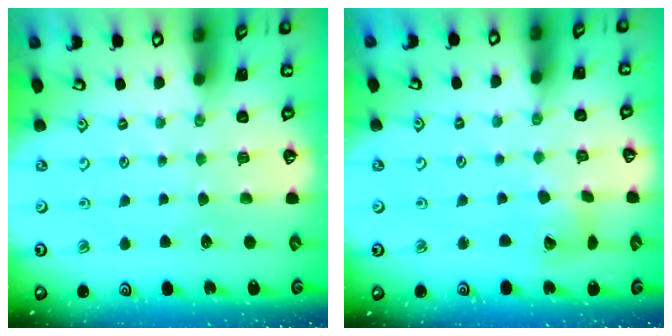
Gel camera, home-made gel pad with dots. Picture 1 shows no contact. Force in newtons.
{"total": 6.4, "press": 6.3, "slide": 0.9}